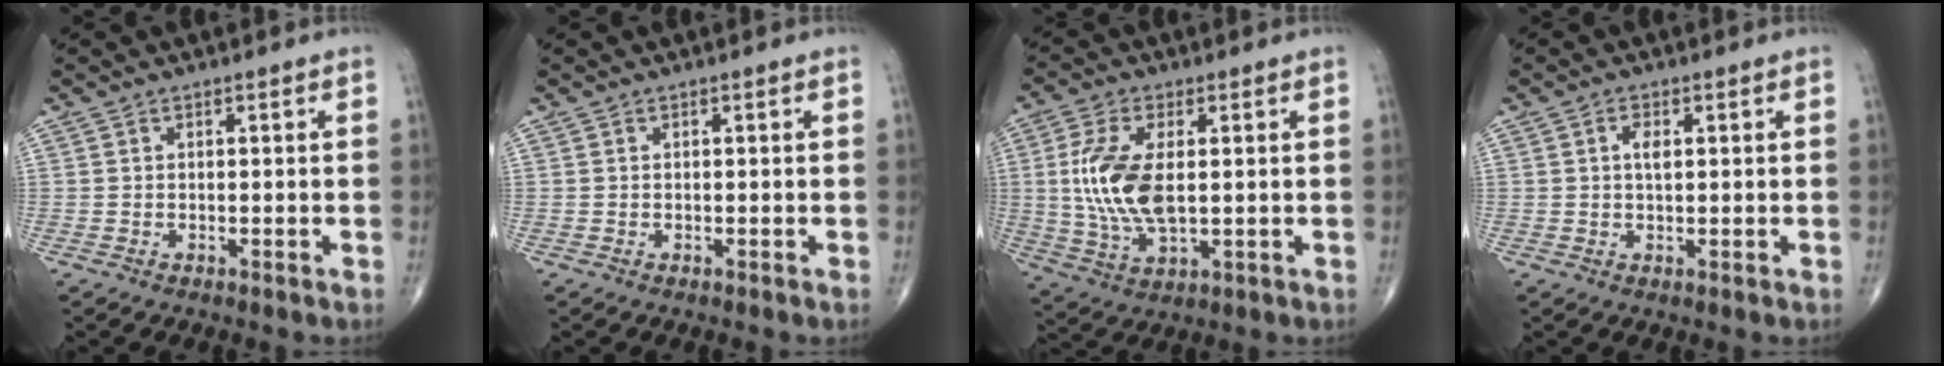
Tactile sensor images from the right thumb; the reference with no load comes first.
{"total": 0.0}
{"total": 12.4, "force": [1.0, 5.9, 10.8], "torque": [-0.228, -0.010, 0.024]}
{"total": 2.4, "force": [0.6, 1.1, 2.1], "torque": [-0.036, -0.001, 0.010]}